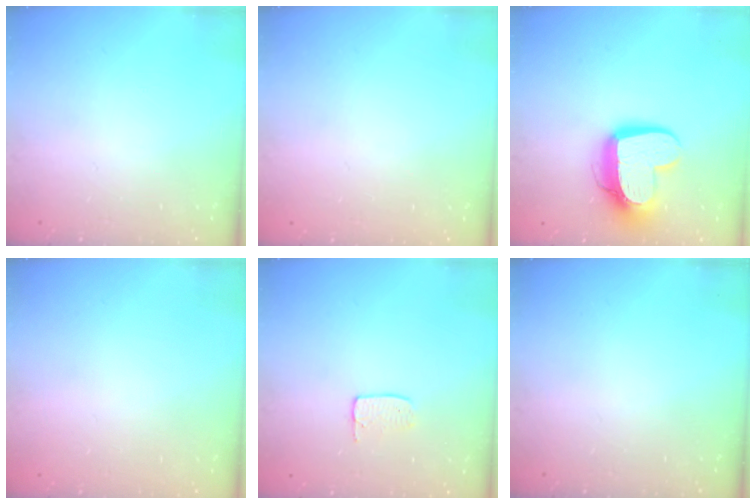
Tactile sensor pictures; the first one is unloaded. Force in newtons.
{"total": 0.0}
{"total": 14.0, "press": 13.9, "slide": 1.3}
{"total": 0.0}
{"total": 3.6, "press": 3.6, "slide": 0.2}
{"total": 0.0}